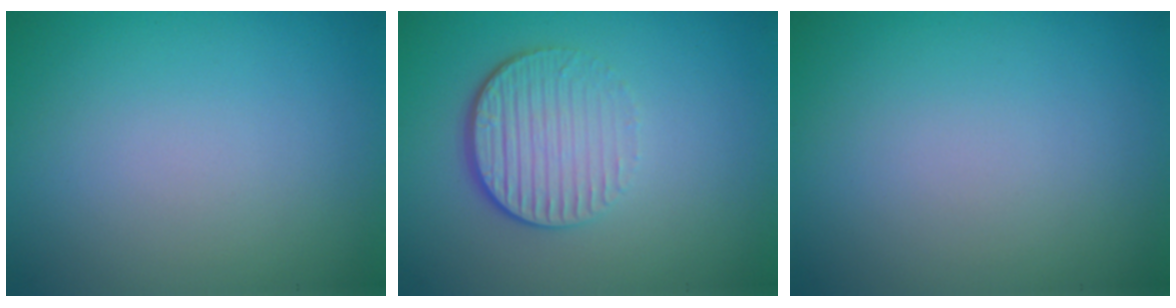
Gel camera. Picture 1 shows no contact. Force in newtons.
{"total": 4.3, "press": 2.9, "slide": 3.2}
{"total": 0.0}